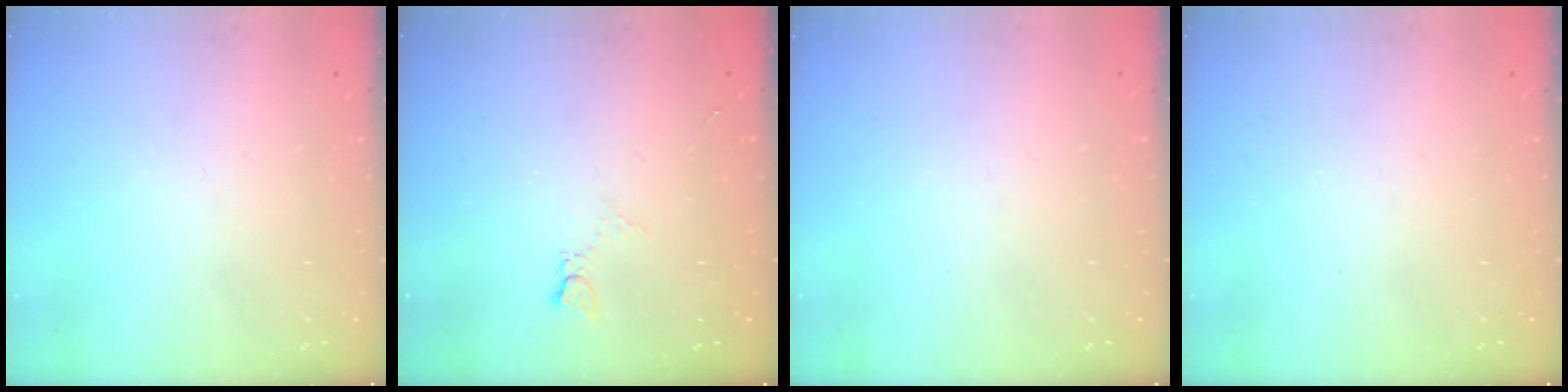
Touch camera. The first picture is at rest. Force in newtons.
{"total": 2.5, "press": 2.5, "slide": 0.4}
{"total": 0.0}
{"total": 0.0}